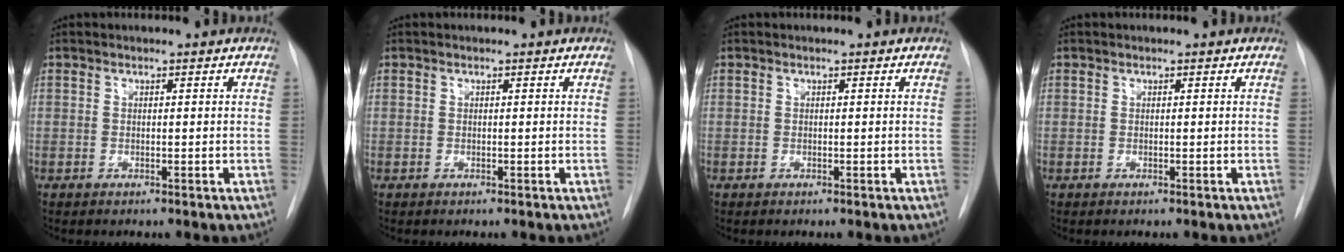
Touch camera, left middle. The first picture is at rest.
{"total": 0.0}
{"total": 0.0}
{"total": 0.0}